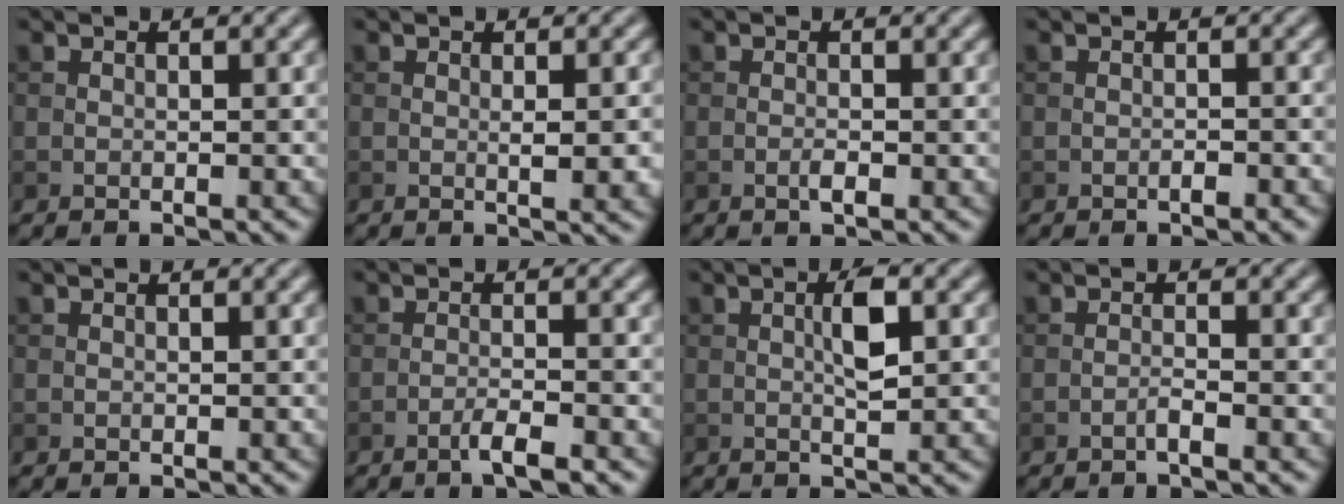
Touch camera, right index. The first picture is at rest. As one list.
[{"total": 2.8, "force": [-0.1, 0.6, 2.7], "torque": [-0.040, -0.004, 0.001]}, {"total": 1.1, "force": [-0.5, 0.2, 0.9], "torque": [-0.017, -0.001, -0.009]}, {"total": 0.9, "force": [-0.5, 0.2, 0.7], "torque": [-0.012, 0.001, -0.007]}, {"total": 0.0}, {"total": 2.5, "force": [-1.5, 0.4, 2.0], "torque": [-0.033, 0.006, -0.034]}, {"total": 2.8, "force": [0.5, 0.6, 2.7], "torque": [-0.053, 0.003, 0.006]}, {"total": 1.1, "force": [-0.6, 0.1, 0.9], "torque": [-0.015, 0.004, -0.015]}]